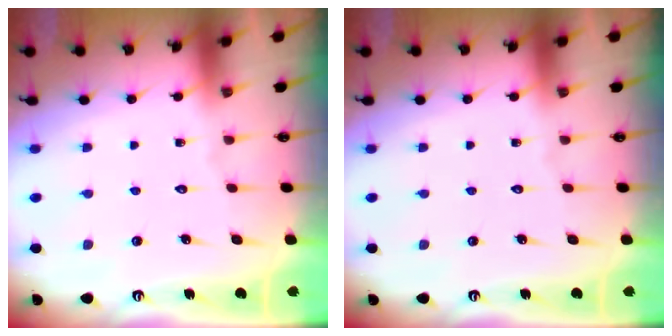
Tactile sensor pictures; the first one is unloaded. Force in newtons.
{"total": 0.0}